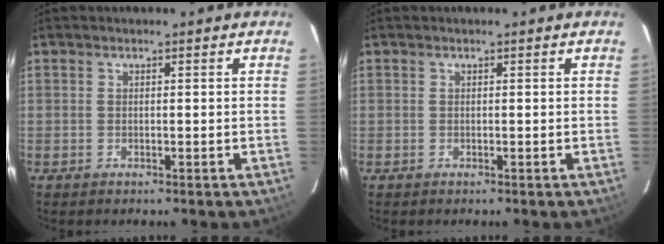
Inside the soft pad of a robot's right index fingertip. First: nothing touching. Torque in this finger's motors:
{"motor_torque": [0.00, 0.00, 0.00, 0.00]}